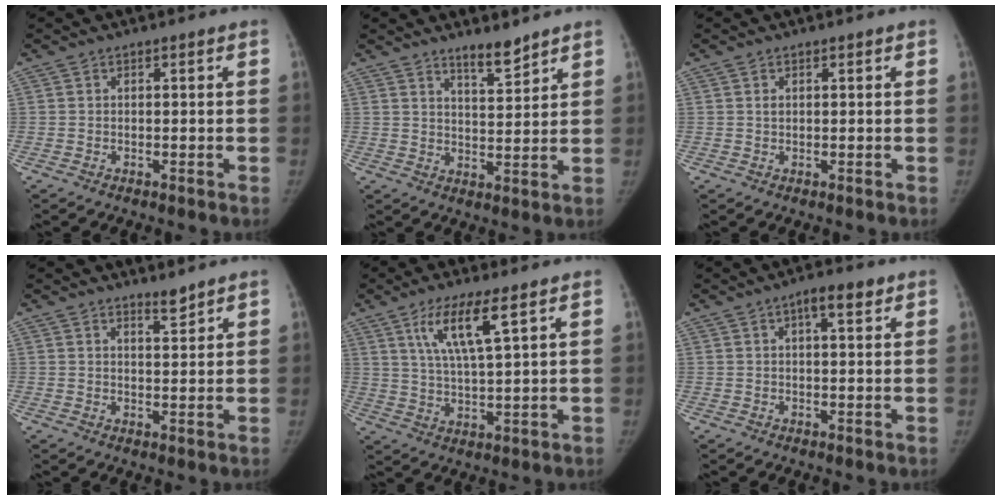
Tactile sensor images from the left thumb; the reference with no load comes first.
{"total": 5.3, "force": [4.5, 1.2, 2.6], "torque": [-0.026, -0.042, 0.074]}
{"total": 0.9, "force": [0.4, 0.6, 0.5], "torque": [-0.006, -0.001, 0.006]}
{"total": 2.3, "force": [2.2, 0.4, 0.7], "torque": [-0.001, -0.023, 0.037]}
{"total": 9.4, "force": [4.7, 1.6, 8.0], "torque": [-0.159, -0.023, 0.096]}
{"total": 4.1, "force": [2.0, 1.5, 3.3], "torque": [-0.040, 0.000, 0.027]}